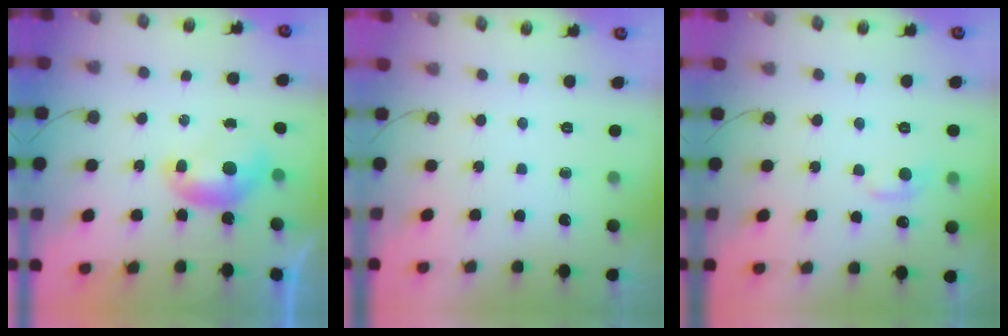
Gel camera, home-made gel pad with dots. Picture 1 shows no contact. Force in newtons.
{"total": 0.0}
{"total": 0.8, "press": 0.2, "slide": 0.8}